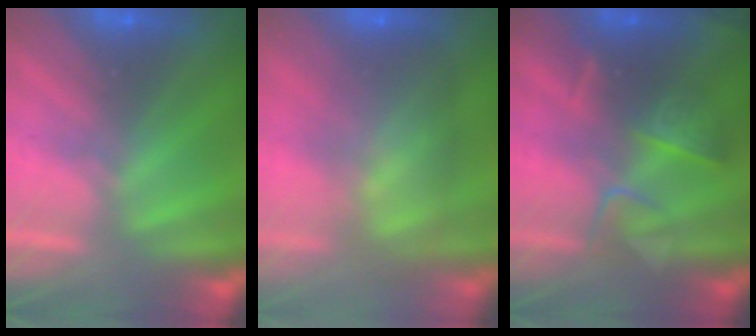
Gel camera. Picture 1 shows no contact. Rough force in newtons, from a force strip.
{"total": 6.8}
{"total": 2.7}